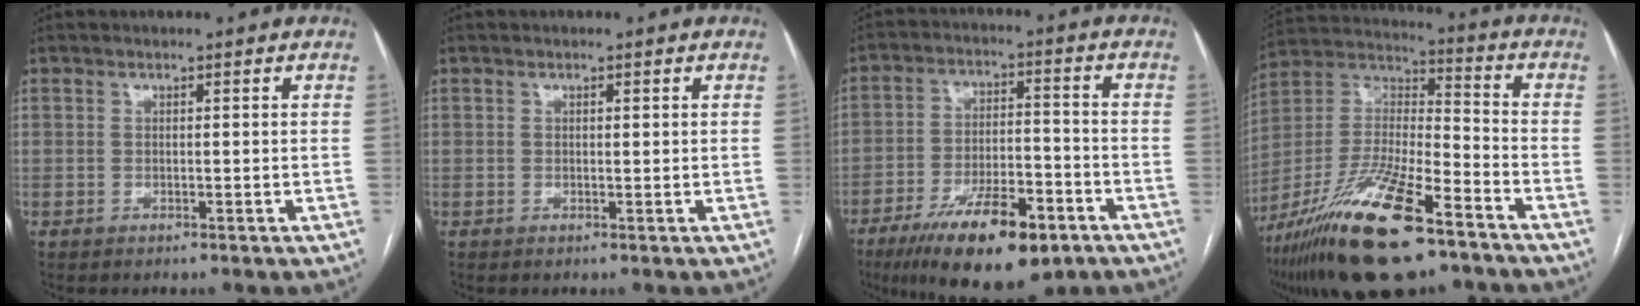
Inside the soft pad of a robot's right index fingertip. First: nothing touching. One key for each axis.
{"total": 0.6, "fx": 0.2, "fy": 0.2, "fz": 0.5, "tx": -0.009, "ty": 0.000, "tz": 0.002}
{"total": 16.2, "fx": -9.9, "fy": 5.1, "fz": 11.8, "tx": -0.191, "ty": -0.008, "tz": -0.157}
{"total": 22.2, "fx": -14.4, "fy": 5.1, "fz": 16.1, "tx": -0.331, "ty": -0.024, "tz": -0.258}